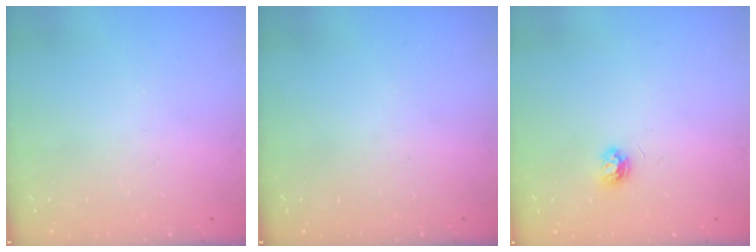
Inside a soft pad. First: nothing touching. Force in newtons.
{"total": 0.0}
{"total": 3.9, "press": 3.8, "slide": 0.5}